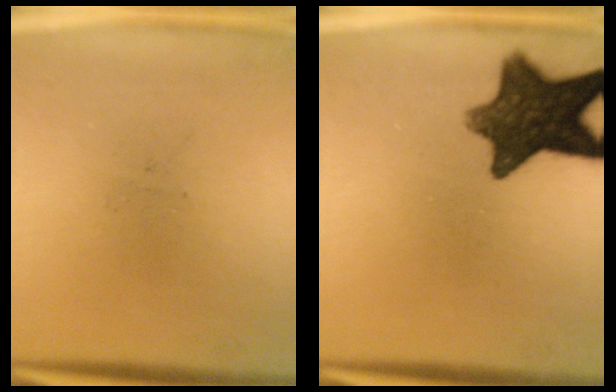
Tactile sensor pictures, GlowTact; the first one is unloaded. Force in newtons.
{"total": 12.4}